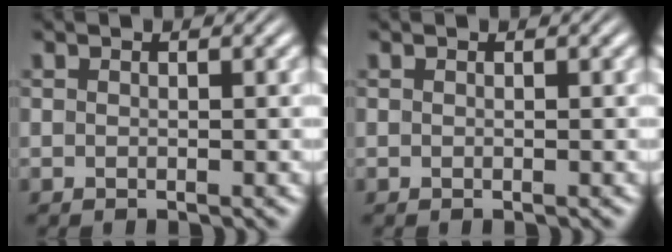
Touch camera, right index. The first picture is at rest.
{"total": 0.0}